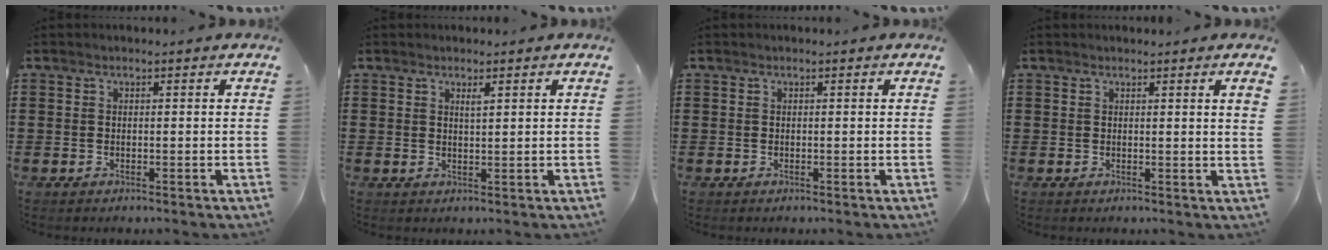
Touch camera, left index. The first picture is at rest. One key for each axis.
{"total": 1.4, "fx": 0.9, "fy": 0.3, "fz": 1.0, "tx": -0.021, "ty": 0.001, "tz": 0.016}
{"total": 0.0}
{"total": 1.8, "fx": 1.0, "fy": -0.3, "fz": 1.4, "tx": -0.029, "ty": -0.002, "tz": 0.018}